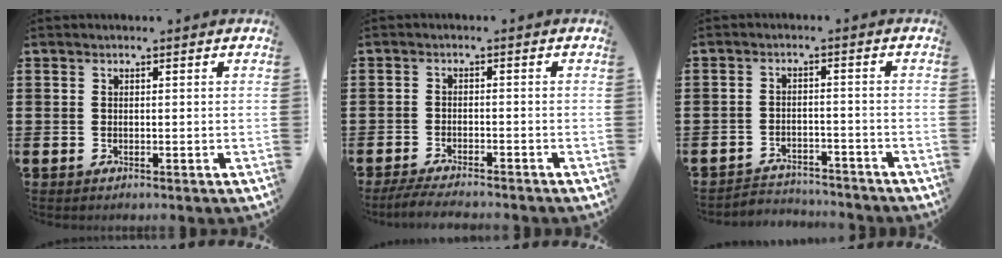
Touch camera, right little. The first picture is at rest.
{"total": 2.4, "force": [-2.3, 0.0, 0.8], "torque": [-0.020, 0.001, -0.046]}
{"total": 2.9, "force": [-2.8, 0.3, -0.2], "torque": [-0.005, 0.002, -0.062]}